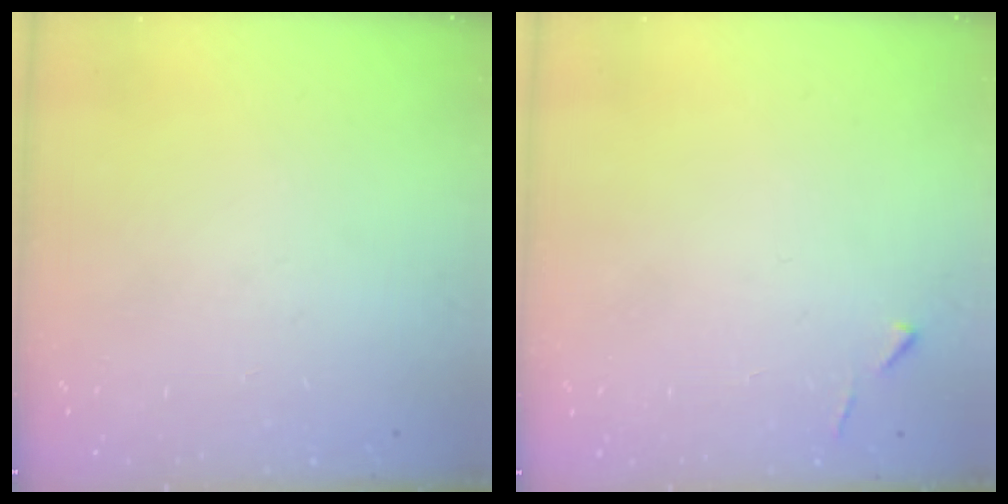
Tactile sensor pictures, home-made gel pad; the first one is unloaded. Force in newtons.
{"total": 4.3, "press": 4.3, "slide": 0.6}